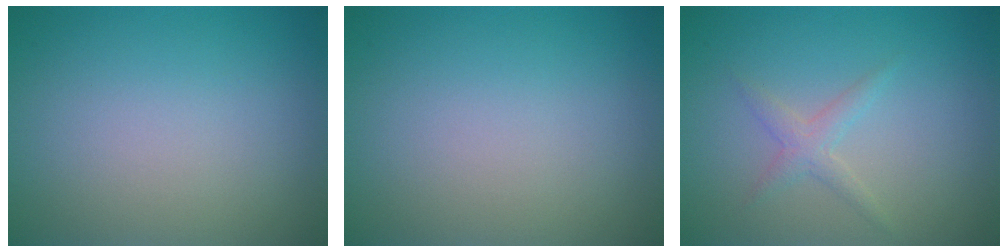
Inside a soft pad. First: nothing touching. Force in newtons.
{"total": 0.0}
{"total": 1.5, "press": 1.5, "slide": 0.1}